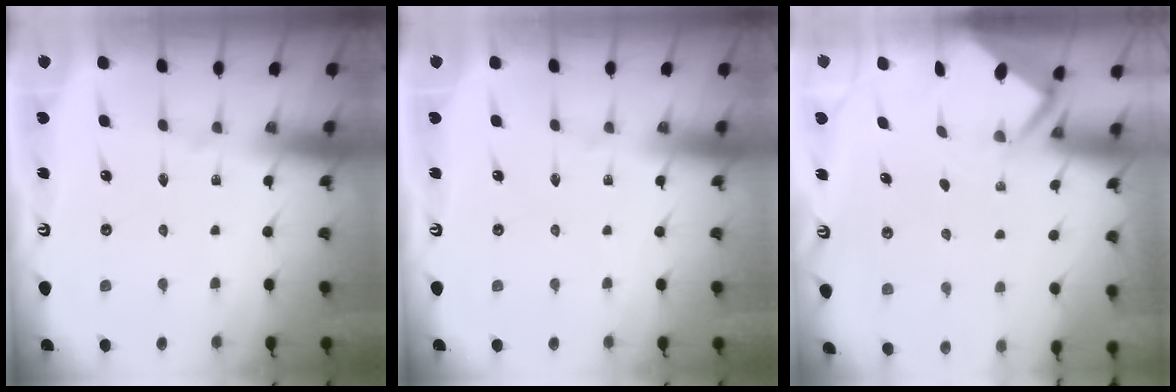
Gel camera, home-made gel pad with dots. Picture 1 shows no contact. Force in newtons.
{"total": 0.0}
{"total": 2.7, "press": 2.7, "slide": 0.3}